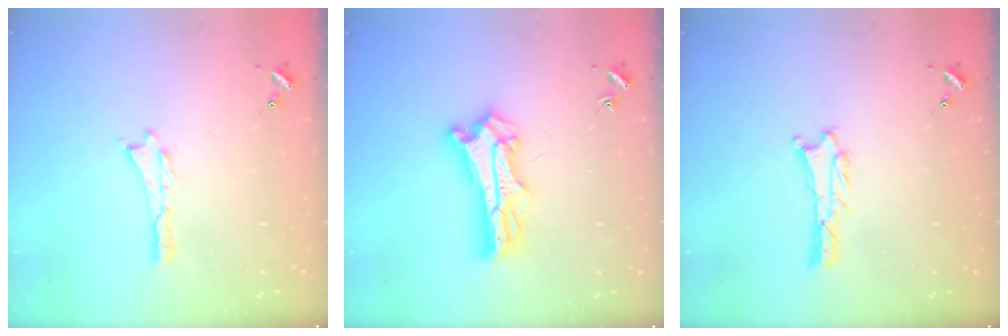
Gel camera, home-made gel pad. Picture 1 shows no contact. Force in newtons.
{"total": 9.8, "press": 9.7, "slide": 0.7}
{"total": 1.3, "press": 1.3, "slide": 0.3}